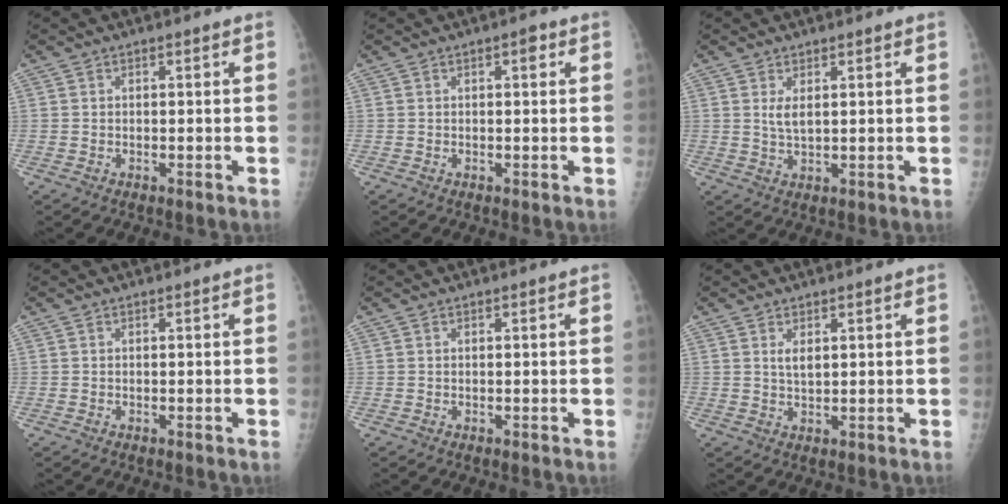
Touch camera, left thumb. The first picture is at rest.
{"total": 1.6, "force": [0.7, 0.6, 1.3], "torque": [-0.014, 0.001, 0.007]}
{"total": 2.7, "force": [1.1, 1.0, 2.2], "torque": [-0.042, -0.011, 0.026]}
{"total": 0.0}
{"total": 0.0}
{"total": 2.3, "force": [1.1, 1.0, 1.8], "torque": [-0.028, -0.009, 0.025]}